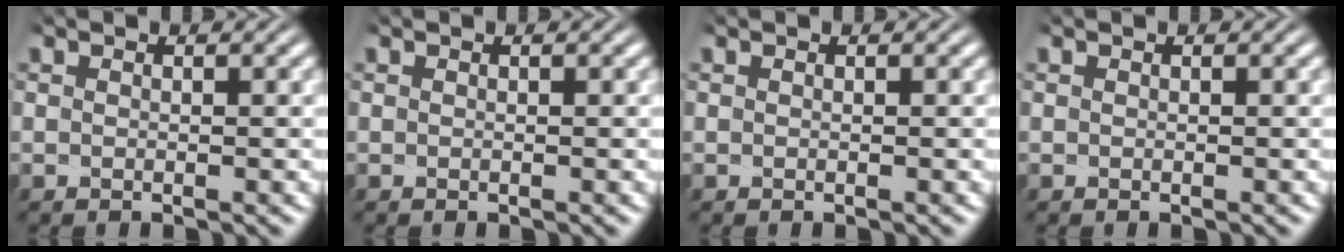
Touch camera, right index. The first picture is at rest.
{"total": 0.0}
{"total": 0.0}
{"total": 0.0}